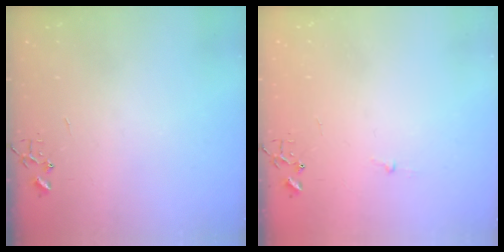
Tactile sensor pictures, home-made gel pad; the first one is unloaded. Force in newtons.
{"total": 2.7, "press": 2.7, "slide": 0.3}